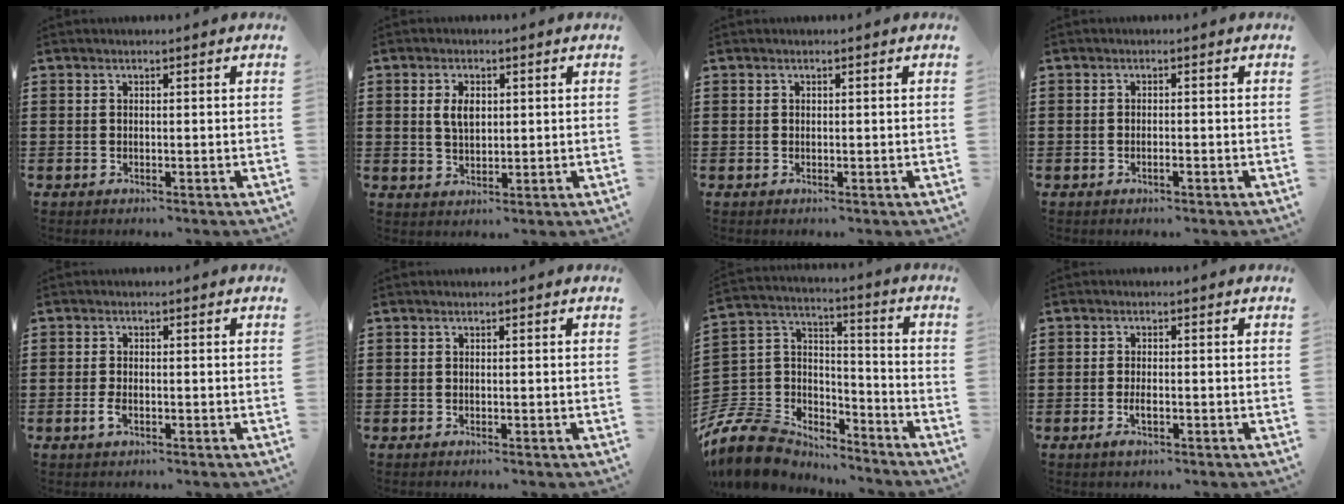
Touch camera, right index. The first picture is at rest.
{"total": 3.6, "force": [0.8, 2.1, 2.8], "torque": [-0.051, 0.007, 0.012]}
{"total": 0.0}
{"total": 1.0, "force": [-0.6, 0.2, 0.8], "torque": [-0.017, -0.005, -0.010]}
{"total": 1.9, "force": [-0.7, 0.9, 1.6], "torque": [-0.045, -0.004, -0.018]}
{"total": 0.0}
{"total": 11.0, "force": [-9.0, 5.8, 2.8], "torque": [-0.103, 0.012, -0.181]}
{"total": 2.3, "force": [-0.9, 0.6, 2.0], "torque": [-0.042, -0.004, -0.018]}